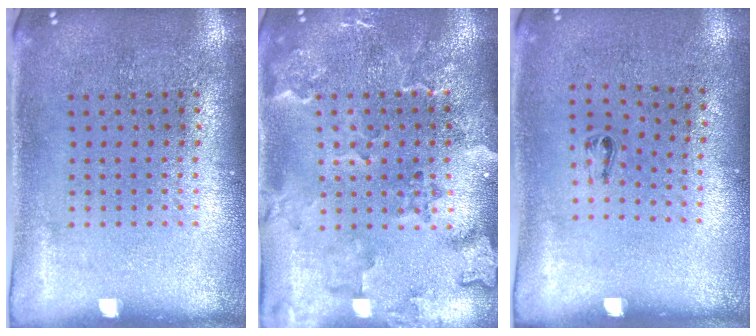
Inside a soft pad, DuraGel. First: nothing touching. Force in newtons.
{"total": 2.4, "press": 2.2, "slide": 1.0}
{"total": 0.5, "press": 0.3, "slide": 0.5}